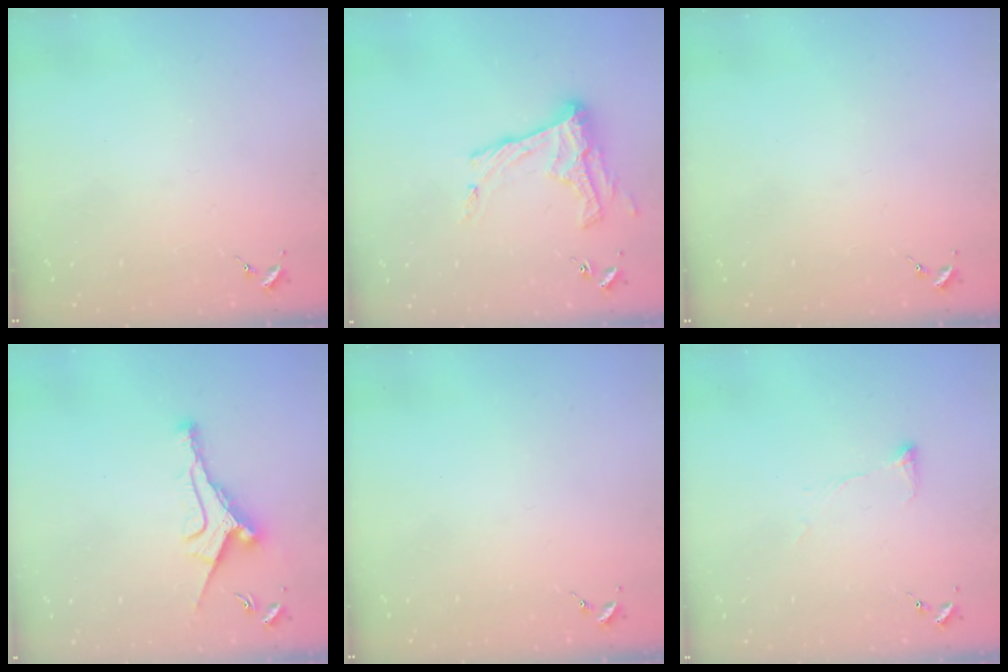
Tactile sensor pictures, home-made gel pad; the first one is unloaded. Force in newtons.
{"total": 15.1, "press": 15.0, "slide": 0.7}
{"total": 0.0}
{"total": 9.9, "press": 9.9, "slide": 1.3}
{"total": 0.0}
{"total": 5.8, "press": 5.7, "slide": 1.0}